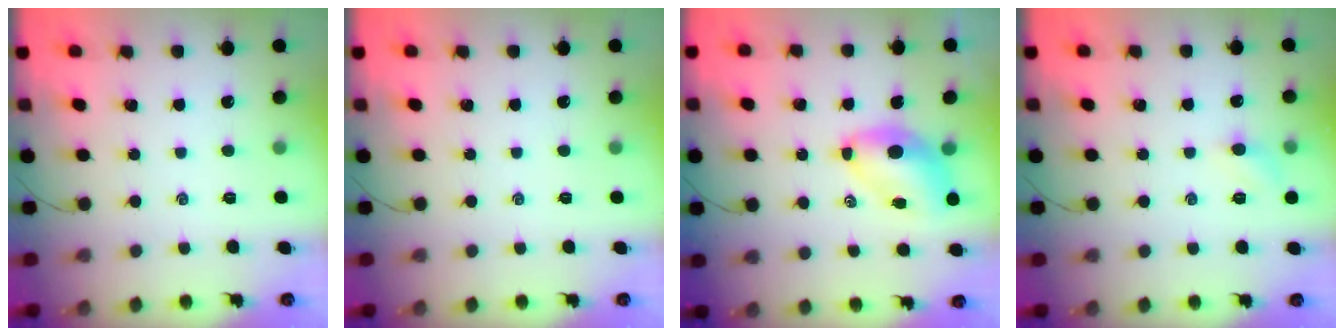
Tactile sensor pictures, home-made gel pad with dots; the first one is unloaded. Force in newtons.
{"total": 0.0}
{"total": 6.8, "press": 6.6, "slide": 1.8}
{"total": 5.2, "press": 5.0, "slide": 1.1}